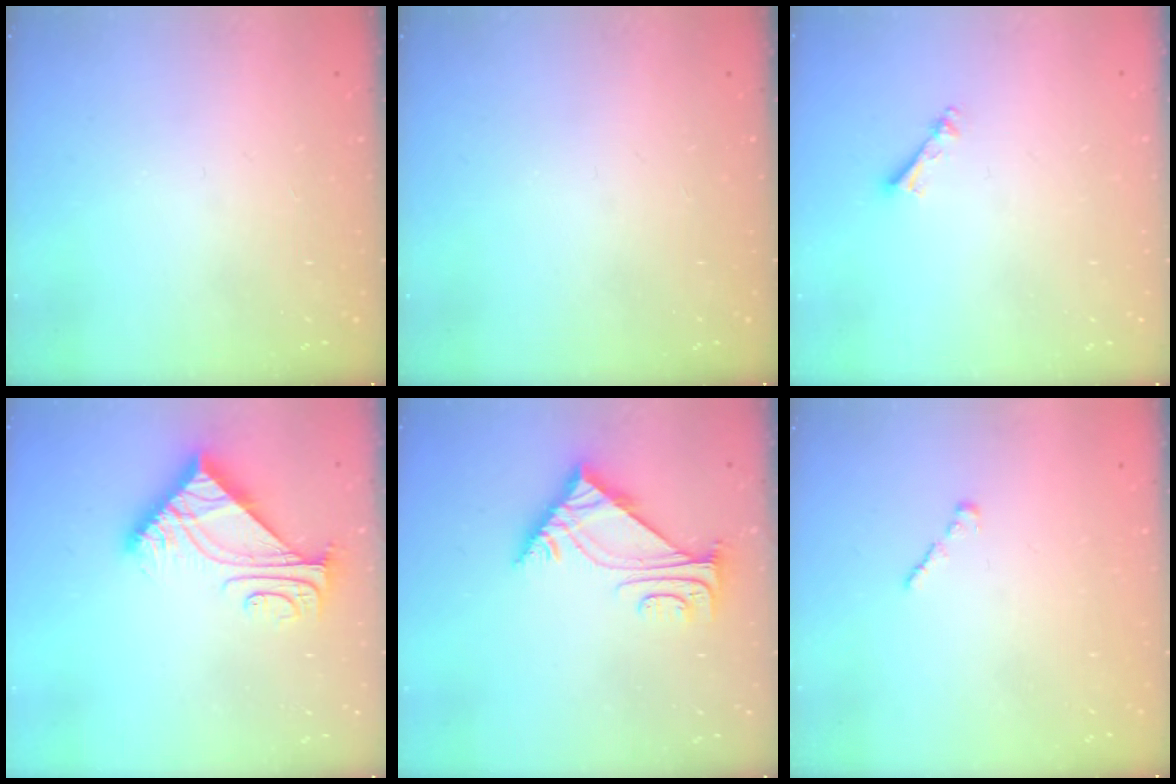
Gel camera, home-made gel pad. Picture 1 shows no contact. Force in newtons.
{"total": 0.0}
{"total": 3.8, "press": 3.8, "slide": 0.3}
{"total": 7.6, "press": 7.6, "slide": 0.6}
{"total": 6.1, "press": 6.0, "slide": 1.0}
{"total": 1.0, "press": 0.9, "slide": 0.5}